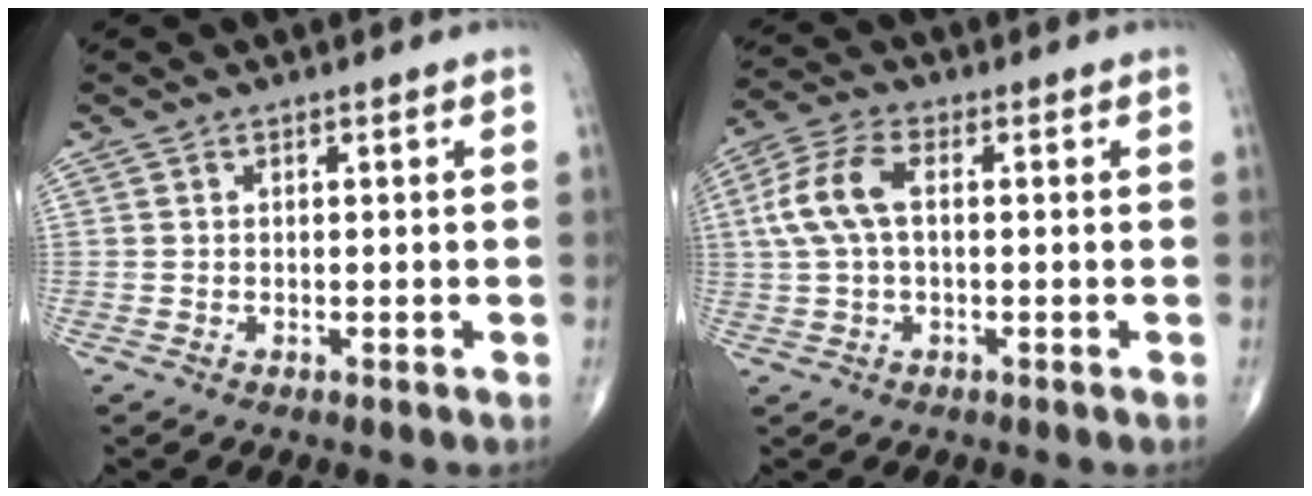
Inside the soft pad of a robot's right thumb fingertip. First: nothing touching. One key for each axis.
{"total": 8.3, "fx": 0.9, "fy": 4.2, "fz": 7.1, "tx": -0.165, "ty": 0.025, "tz": 0.016}